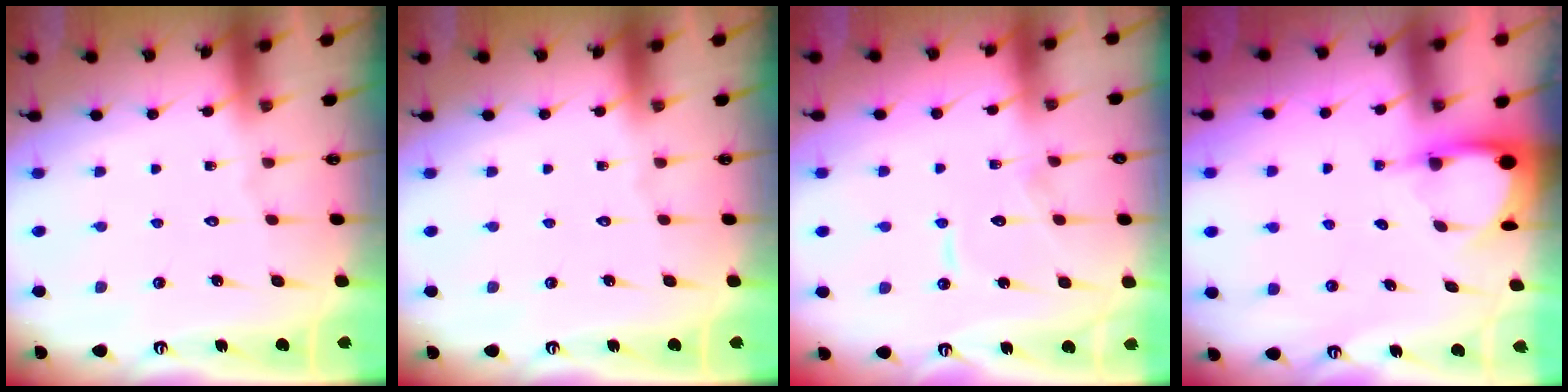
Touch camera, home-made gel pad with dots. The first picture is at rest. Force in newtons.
{"total": 0.0}
{"total": 7.2, "press": 7.1, "slide": 0.7}
{"total": 3.4, "press": 3.4, "slide": 0.2}